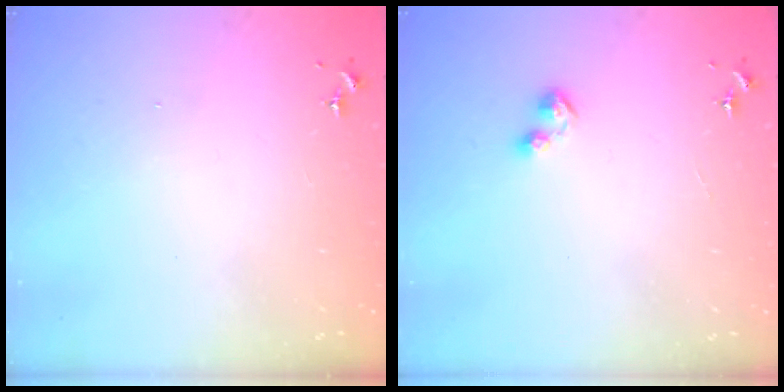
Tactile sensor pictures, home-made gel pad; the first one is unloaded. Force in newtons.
{"total": 6.5, "press": 6.5, "slide": 0.7}